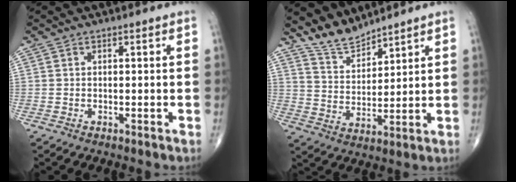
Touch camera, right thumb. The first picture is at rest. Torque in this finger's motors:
{"motor_torque": [-0.27, 0.14, 0.25, 0.13, -0.03]}